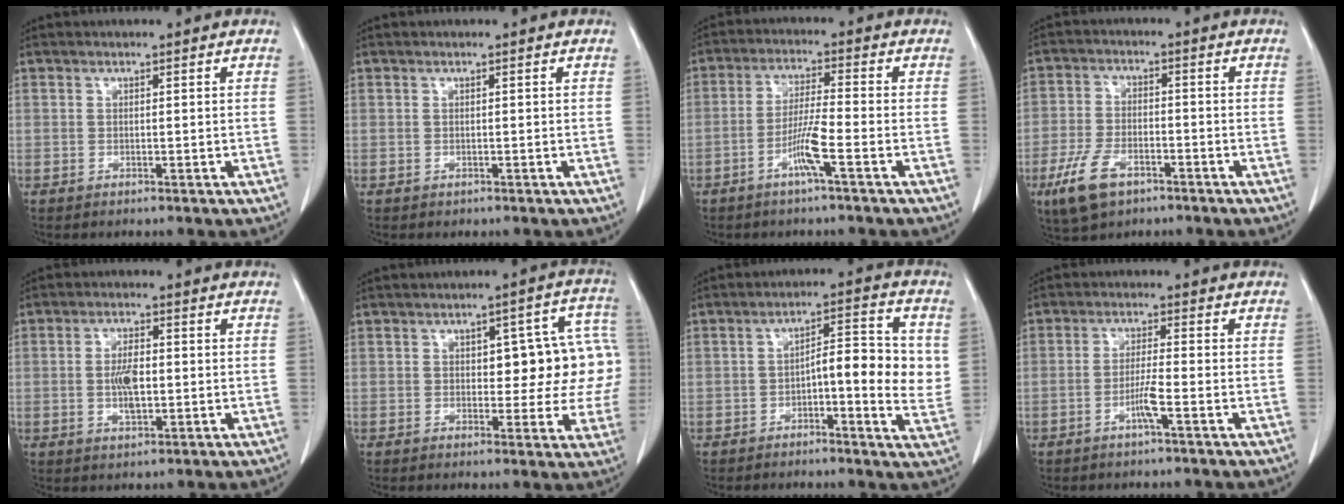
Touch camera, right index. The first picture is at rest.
{"total": 0.0}
{"total": 5.9, "force": [-2.8, -0.4, 5.2], "torque": [-0.105, -0.001, -0.055]}
{"total": 8.0, "force": [-4.6, 4.1, 5.2], "torque": [-0.118, -0.005, -0.079]}
{"total": 4.9, "force": [-0.3, 1.8, 4.5], "torque": [-0.091, 0.001, -0.005]}
{"total": 11.4, "force": [0.7, 5.0, 10.2], "torque": [-0.100, 0.036, 0.011]}
{"total": 10.0, "force": [-0.1, 2.5, 9.6], "torque": [-0.129, 0.021, -0.003]}
{"total": 3.6, "force": [-1.7, -0.3, 3.2], "torque": [-0.062, -0.004, -0.034]}